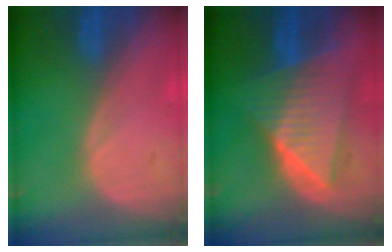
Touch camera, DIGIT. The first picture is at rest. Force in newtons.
{"total": 10.0, "press": 9.9, "slide": 0.7}